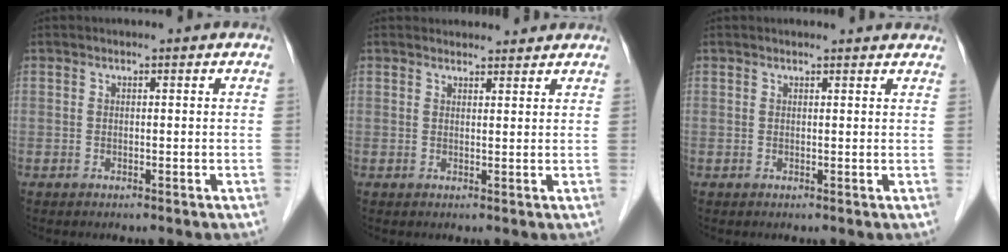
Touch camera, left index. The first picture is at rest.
{"total": 4.4, "force": [4.3, 1.2, 0.3], "torque": [-0.001, 0.014, 0.051]}
{"total": 3.7, "force": [3.6, 0.6, 0.7], "torque": [-0.013, 0.010, 0.033]}